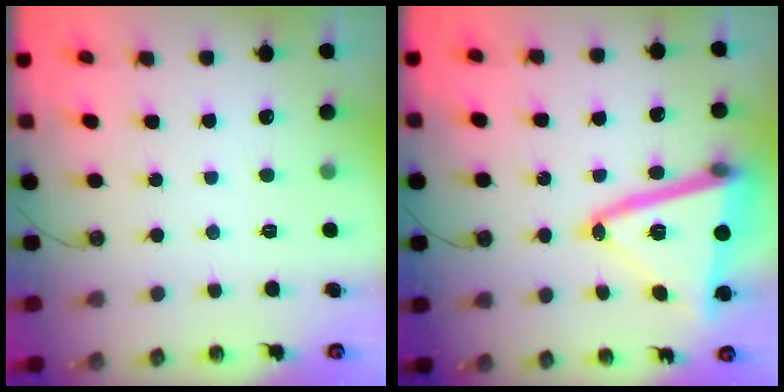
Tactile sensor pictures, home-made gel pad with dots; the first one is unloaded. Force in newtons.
{"total": 18.7, "press": 18.5, "slide": 2.8}